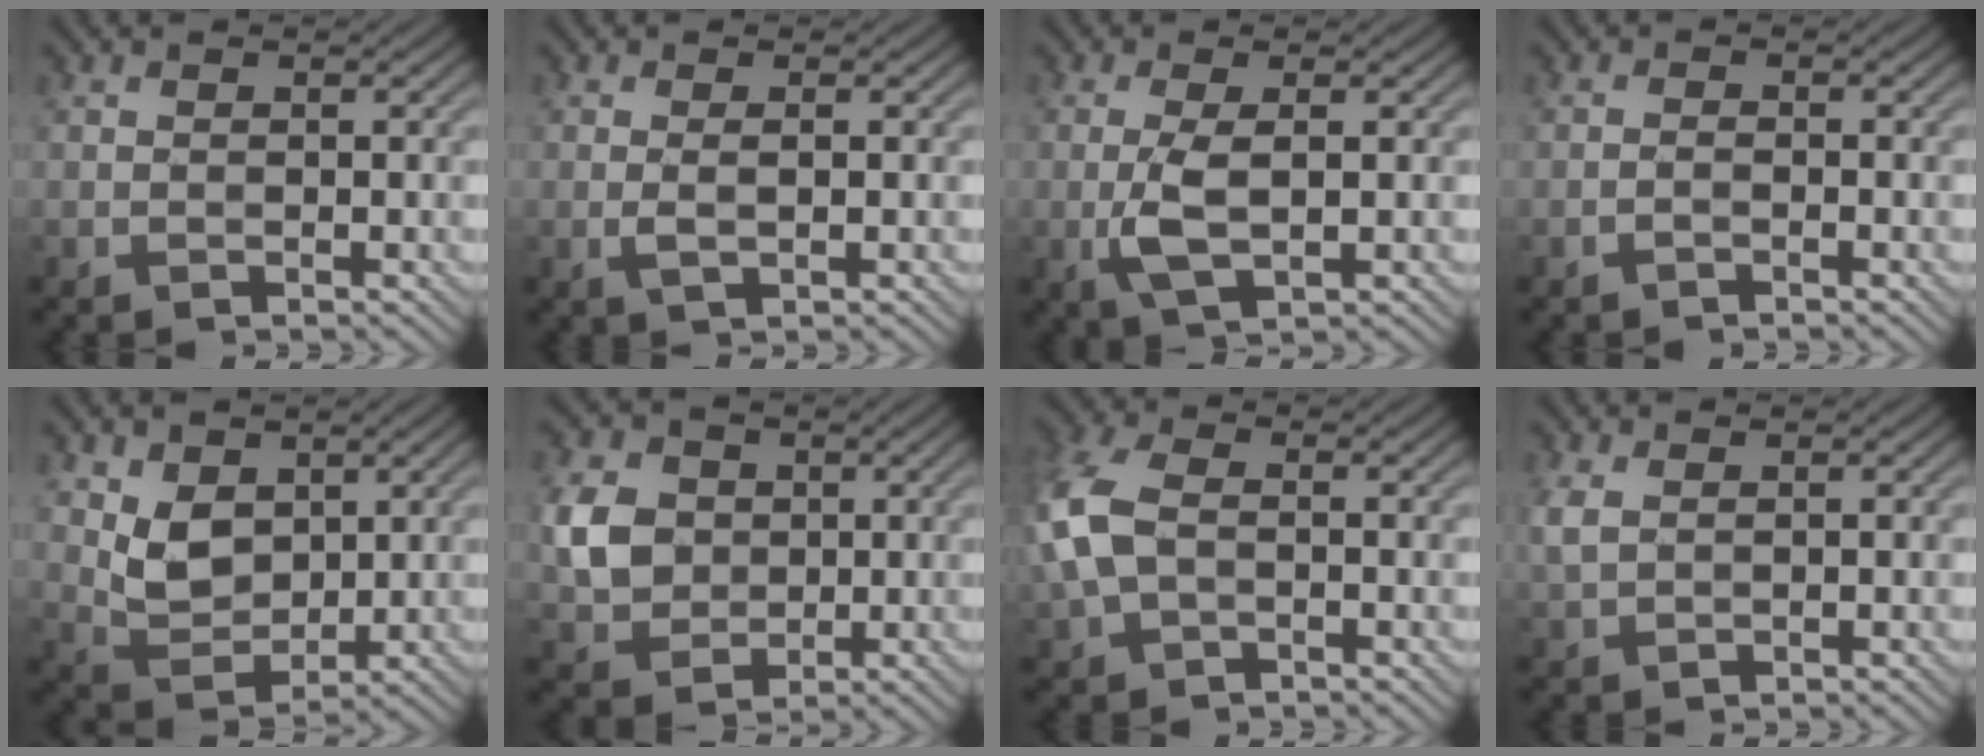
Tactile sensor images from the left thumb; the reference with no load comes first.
{"total": 1.5, "force": [-0.2, 0.4, 1.5], "torque": [-0.030, 0.001, -0.005]}
{"total": 4.2, "force": [-0.5, 1.4, 4.0], "torque": [-0.094, -0.001, -0.011]}
{"total": 0.8, "force": [-0.8, 0.1, 0.3], "torque": [-0.005, 0.004, -0.018]}
{"total": 5.2, "force": [2.1, 3.8, 3.0], "torque": [-0.070, -0.012, 0.047]}
{"total": 6.1, "force": [0.8, 5.4, 2.7], "torque": [-0.073, 0.001, 0.015]}
{"total": 8.2, "force": [-0.2, 5.2, 6.4], "torque": [-0.195, 0.011, -0.011]}
{"total": 2.2, "force": [0.9, 1.2, 1.6], "torque": [-0.052, 0.002, 0.019]}